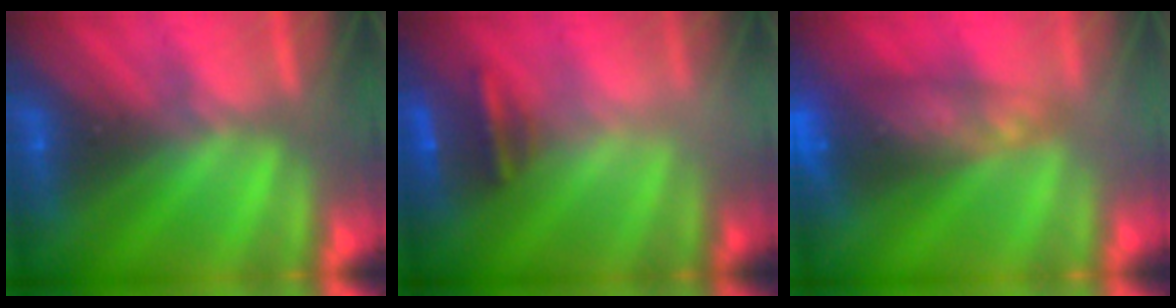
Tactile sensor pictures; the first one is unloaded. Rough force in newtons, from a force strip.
{"total": 2.5}
{"total": 6.9}